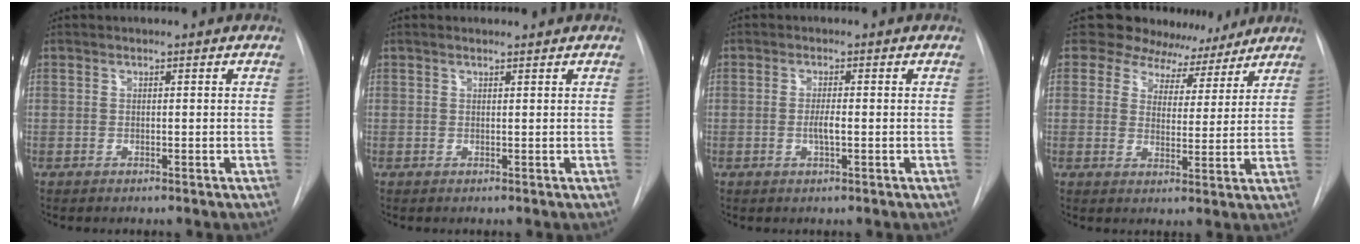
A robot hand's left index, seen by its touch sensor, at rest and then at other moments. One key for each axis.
{"total": 1.3, "fx": 1.2, "fy": 0.2, "fz": 0.4, "tx": -0.012, "ty": 0.013, "tz": 0.022}
{"total": 1.9, "fx": -0.4, "fy": 0.3, "fz": 1.9, "tx": -0.038, "ty": -0.002, "tz": -0.007}
{"total": 10.3, "fx": 8.8, "fy": 5.3, "fz": 0.9, "tx": 0.006, "ty": 0.000, "tz": 0.108}